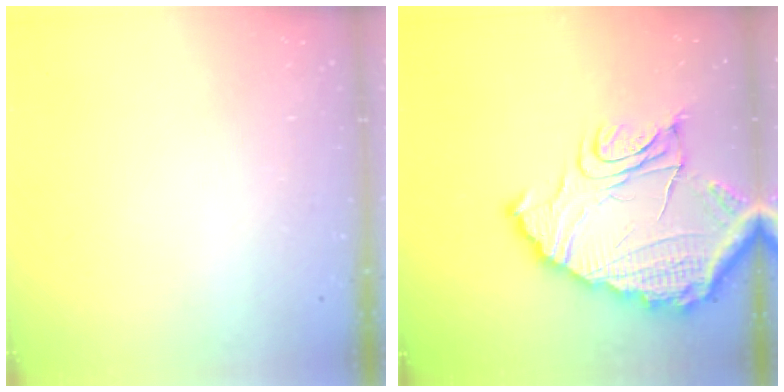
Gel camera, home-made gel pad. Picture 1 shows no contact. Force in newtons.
{"total": 22.3, "press": 22.1, "slide": 2.6}